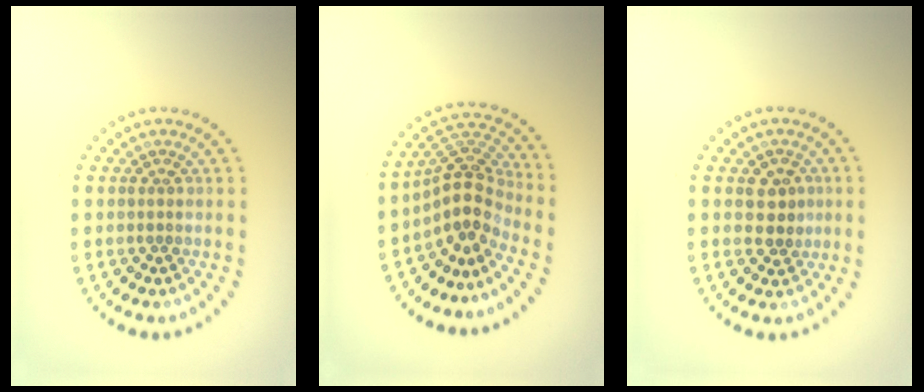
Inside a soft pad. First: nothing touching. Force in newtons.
{"total": 4.2, "press": 2.9, "slide": 3.0}
{"total": 2.4, "press": 2.3, "slide": 0.8}